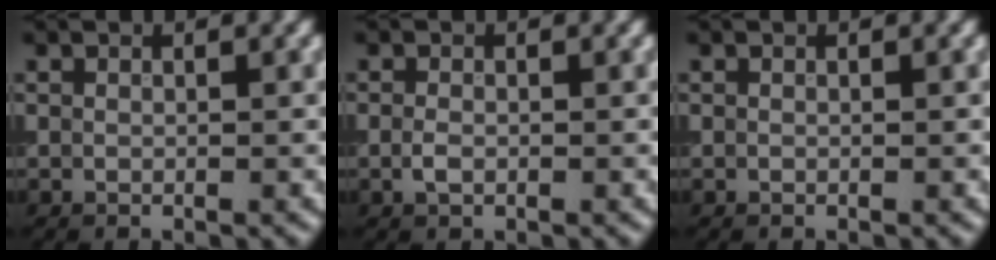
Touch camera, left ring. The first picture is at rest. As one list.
[{"total": 1.1, "force": [-0.2, 0.7, 0.9], "torque": [-0.021, 0.000, -0.007]}, {"total": 0.0}]